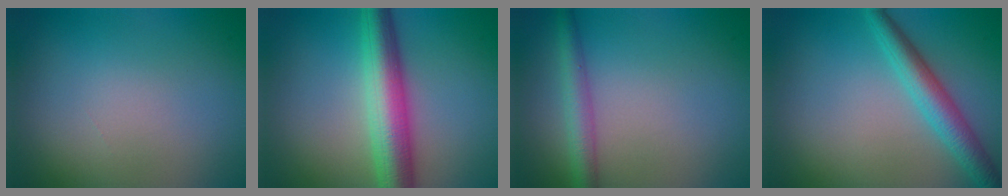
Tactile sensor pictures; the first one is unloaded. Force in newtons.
{"total": 6.5, "press": 6.5, "slide": 0.1}
{"total": 2.9, "press": 2.9, "slide": 0.1}
{"total": 3.8, "press": 3.8, "slide": 0.1}